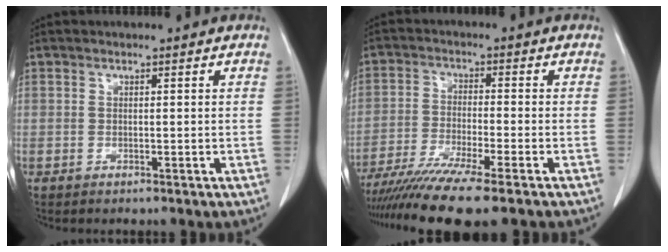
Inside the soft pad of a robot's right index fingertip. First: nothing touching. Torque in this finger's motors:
{"motor_torque": [1.20, -0.94, 0.81, 0.21]}